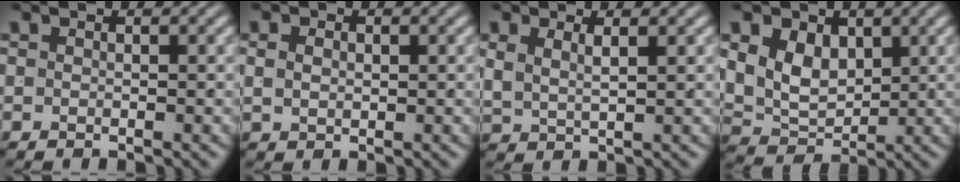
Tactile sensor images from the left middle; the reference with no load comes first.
{"total": 0.9, "force": [0.3, 0.2, 0.8], "torque": [-0.009, -0.007, 0.016]}
{"total": 1.9, "force": [1.0, 0.8, 1.4], "torque": [-0.033, -0.010, 0.032]}
{"total": 8.0, "force": [0.8, 6.7, 4.4], "torque": [-0.100, -0.026, 0.023]}